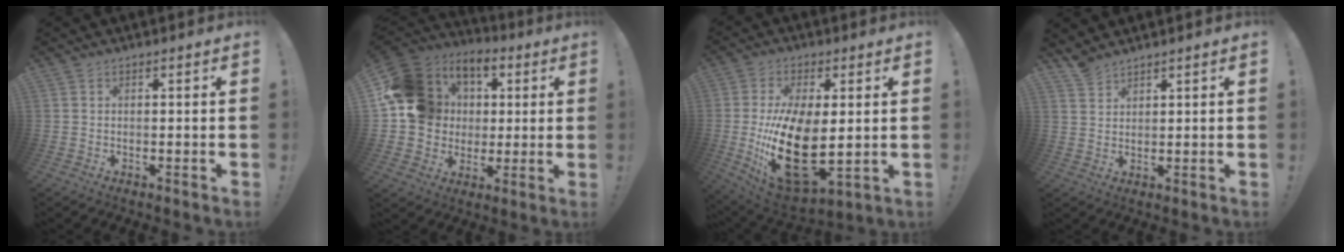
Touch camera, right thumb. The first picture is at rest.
{"total": 17.3, "force": [2.6, 15.8, 6.4], "torque": [-0.103, -0.008, 0.078]}
{"total": 22.7, "force": [-1.7, 11.7, 19.4], "torque": [-0.368, -0.026, -0.019]}
{"total": 3.8, "force": [3.5, 1.1, 1.1], "torque": [-0.020, -0.019, 0.068]}